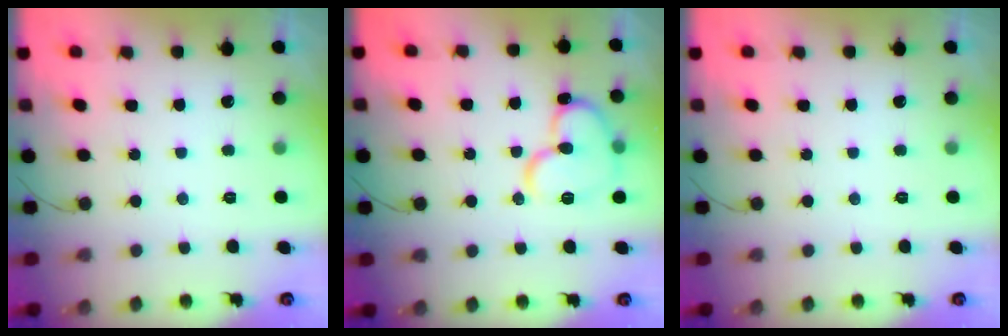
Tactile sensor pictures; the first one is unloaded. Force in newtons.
{"total": 14.0, "press": 13.9, "slide": 1.6}
{"total": 0.0}